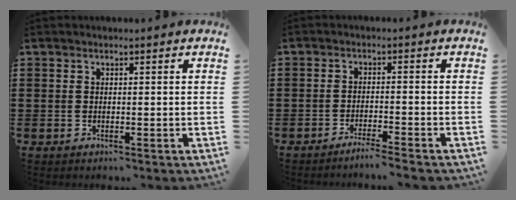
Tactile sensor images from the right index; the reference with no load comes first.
{"total": 2.5, "force": [-2.3, -0.5, 0.8], "torque": [-0.014, -0.001, -0.045]}